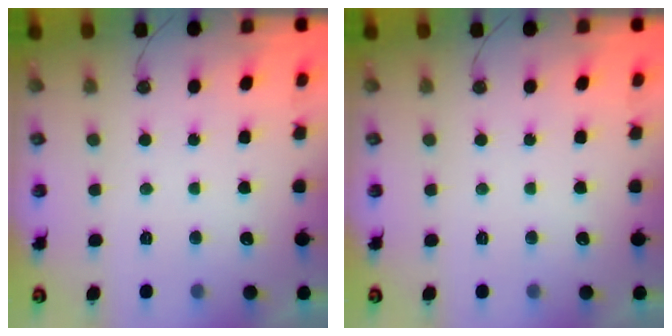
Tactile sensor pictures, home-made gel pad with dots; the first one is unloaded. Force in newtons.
{"total": 0.0}